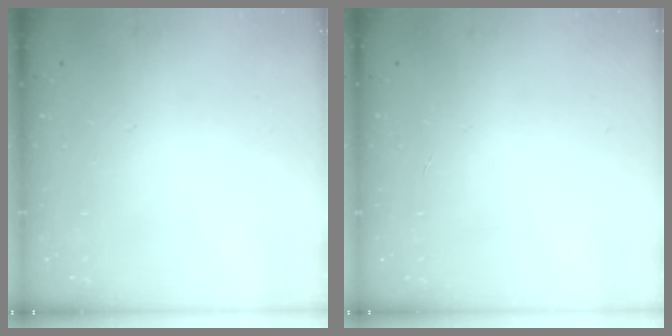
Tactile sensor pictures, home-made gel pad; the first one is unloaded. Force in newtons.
{"total": 0.0}